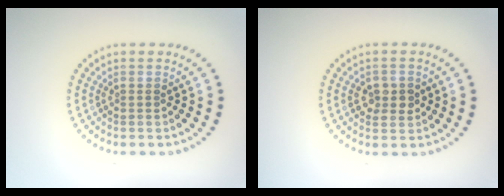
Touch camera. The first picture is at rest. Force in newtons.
{"total": 2.2, "press": 2.2, "slide": 0.4}